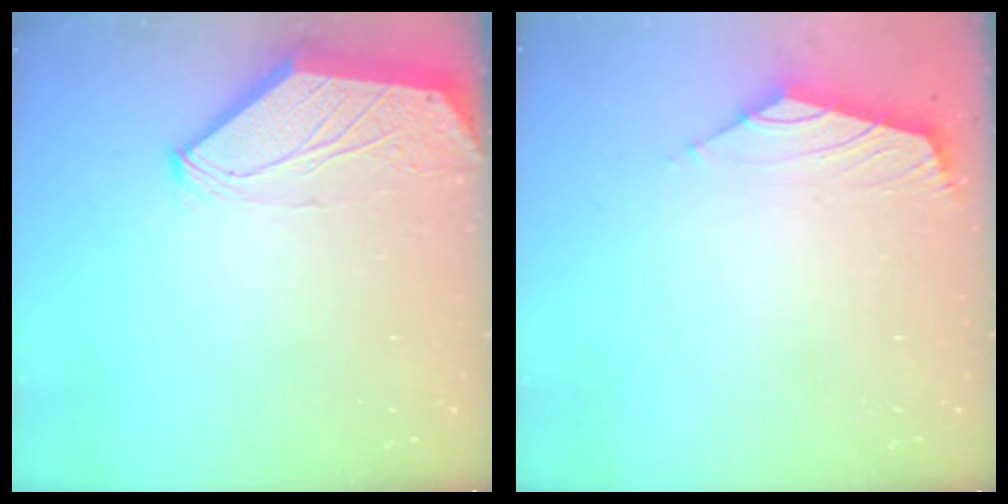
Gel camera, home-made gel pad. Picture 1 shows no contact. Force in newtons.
{"total": 1.8, "press": 1.6, "slide": 0.7}